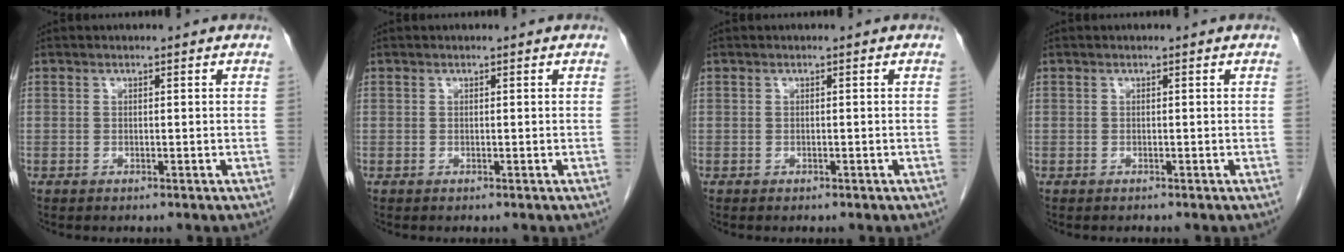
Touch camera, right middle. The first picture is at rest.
{"total": 0.0}
{"total": 0.0}
{"total": 0.0}